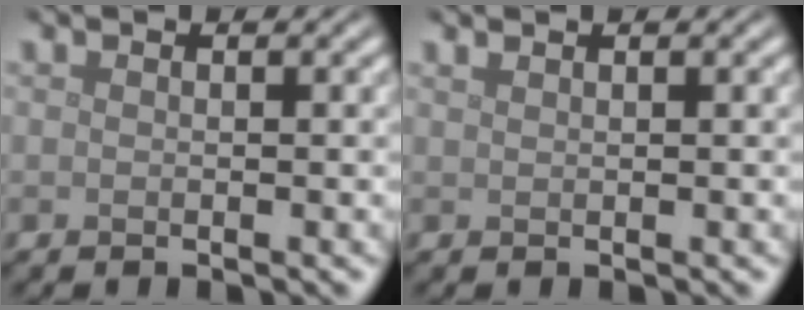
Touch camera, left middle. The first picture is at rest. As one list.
[{"total": 0.5, "force": [0.5, 0.1, 0.2], "torque": [-0.003, 0.002, 0.011]}]